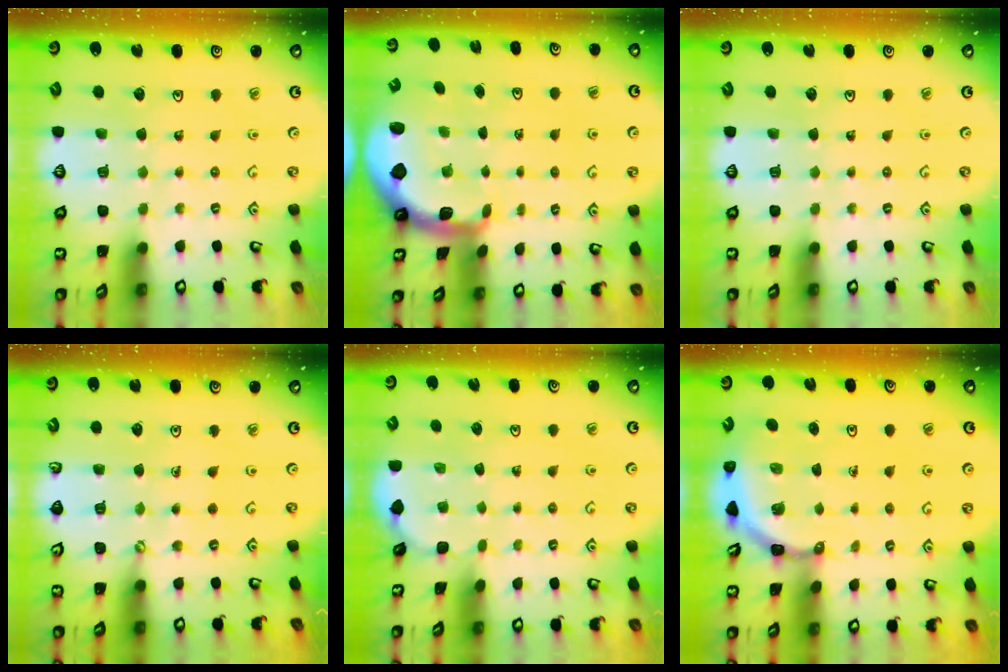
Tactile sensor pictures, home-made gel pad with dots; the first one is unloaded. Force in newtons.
{"total": 1.7, "press": 1.7, "slide": 0.4}
{"total": 0.0}
{"total": 1.6, "press": 1.6, "slide": 0.1}
{"total": 1.3, "press": 1.3, "slide": 0.1}
{"total": 3.6, "press": 3.6, "slide": 0.2}